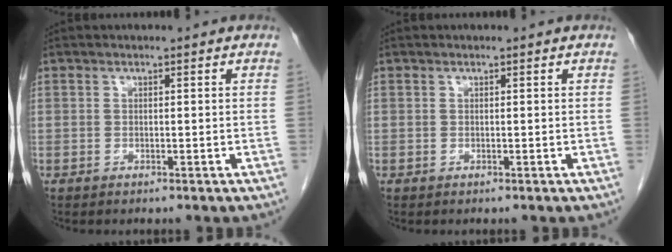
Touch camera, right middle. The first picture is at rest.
{"total": 0.0}